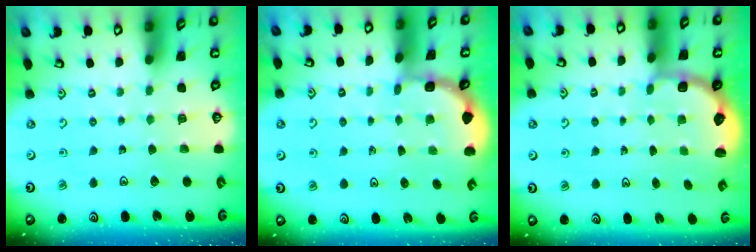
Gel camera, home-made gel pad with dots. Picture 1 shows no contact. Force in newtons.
{"total": 1.6, "press": 1.6, "slide": 0.2}
{"total": 2.8, "press": 2.1, "slide": 1.8}